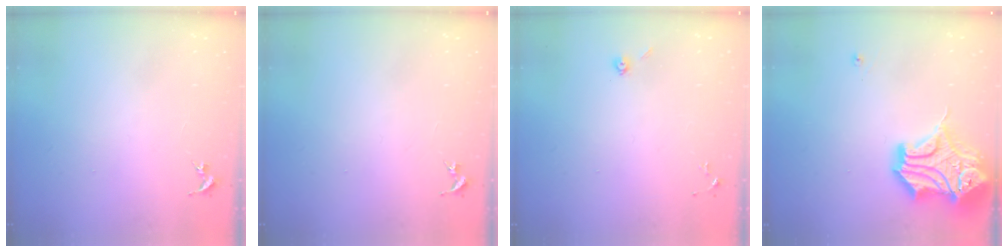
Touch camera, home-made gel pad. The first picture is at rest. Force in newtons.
{"total": 0.0}
{"total": 3.9, "press": 3.8, "slide": 0.9}
{"total": 19.9, "press": 19.7, "slide": 3.3}